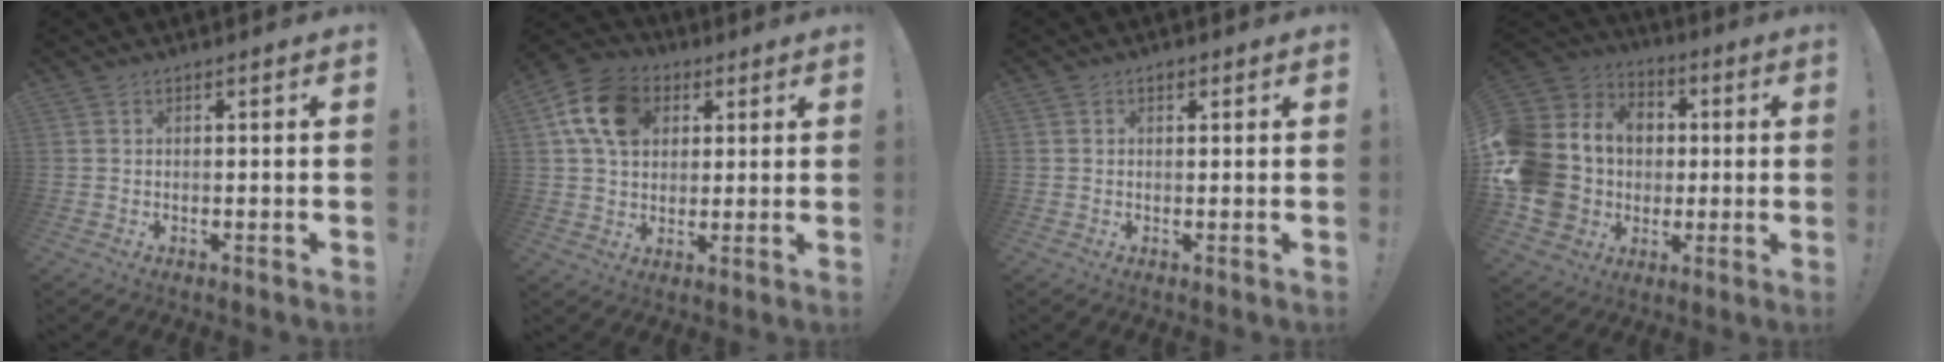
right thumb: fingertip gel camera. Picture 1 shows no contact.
{"total": 14.9, "force": [5.3, 11.1, 8.3], "torque": [-0.140, -0.007, 0.105]}
{"total": 1.1, "force": [0.7, 0.6, 0.7], "torque": [-0.010, 0.000, 0.011]}
{"total": 17.1, "force": [0.0, 15.5, 7.1], "torque": [-0.143, 0.006, 0.038]}